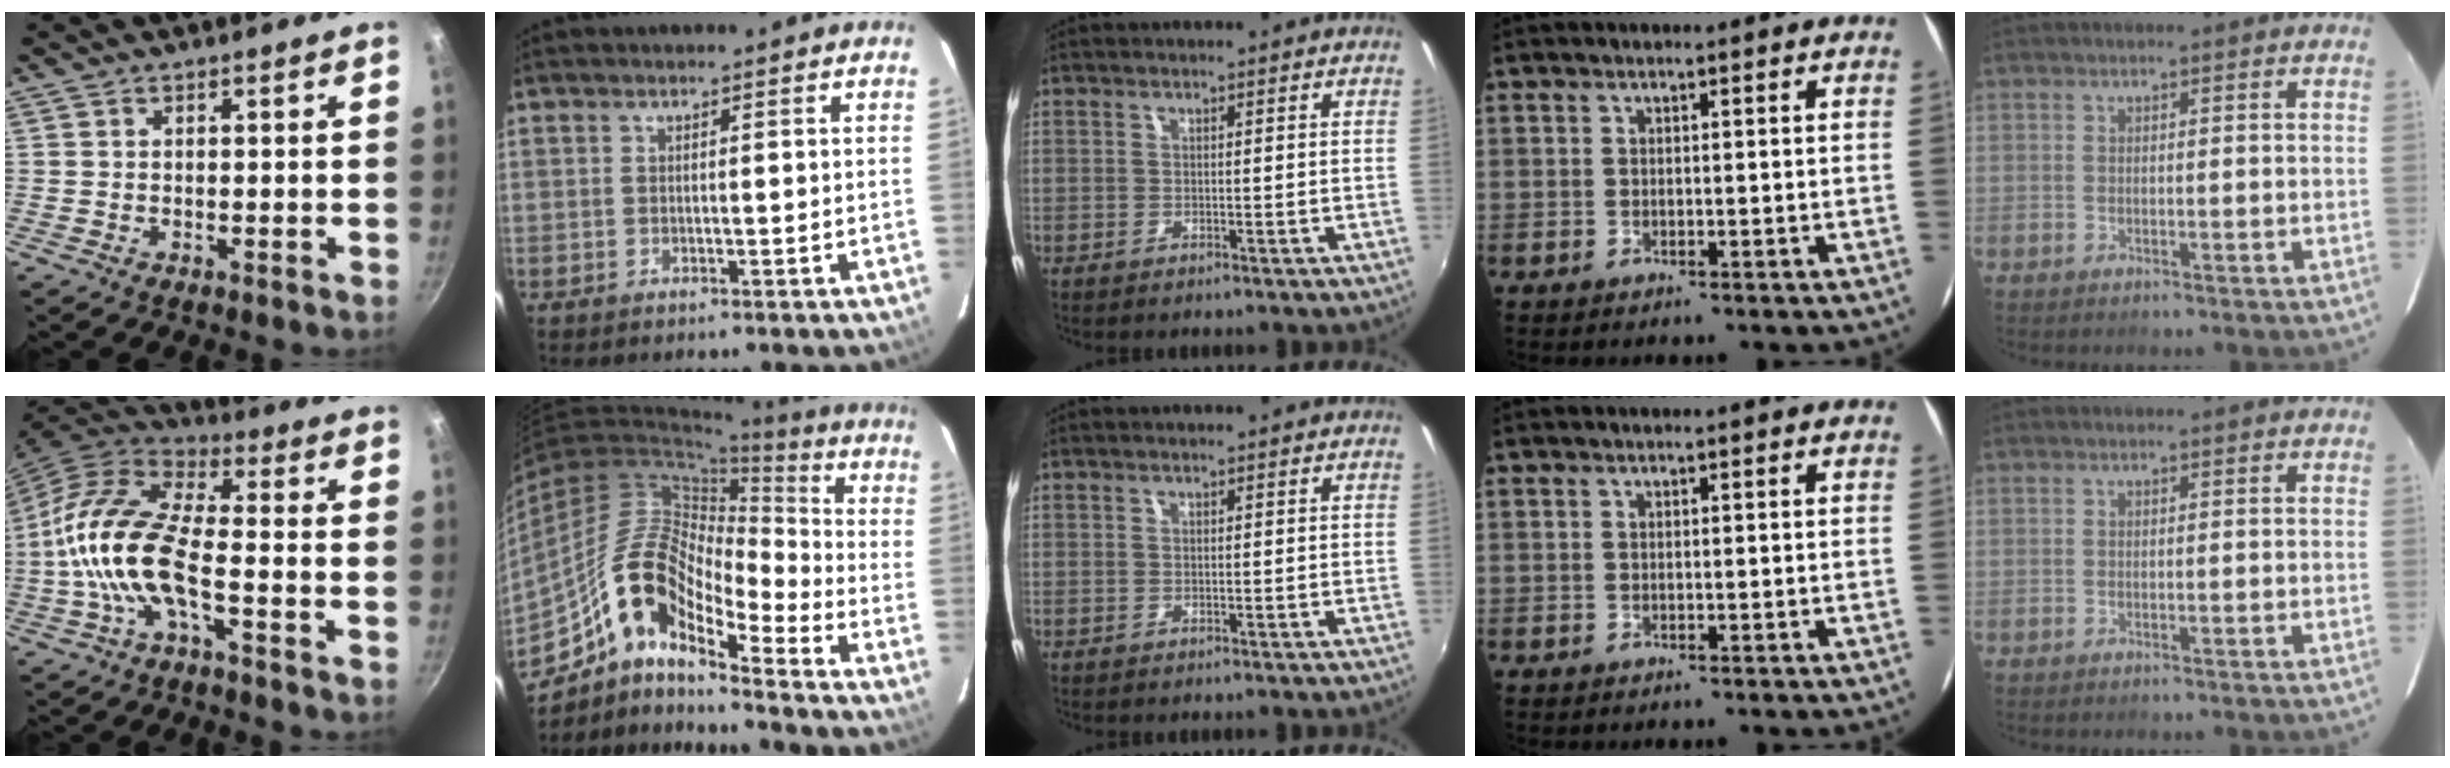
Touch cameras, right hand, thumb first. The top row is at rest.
{"thumb": {"total": 15.0, "force": [-3.8, 5.9, 13.2], "torque": [-0.263, 0.037, -0.089]}, "index": {"total": 14.9, "force": [-10.0, 5.3, 9.7], "torque": [-0.163, 0.014, -0.203]}}